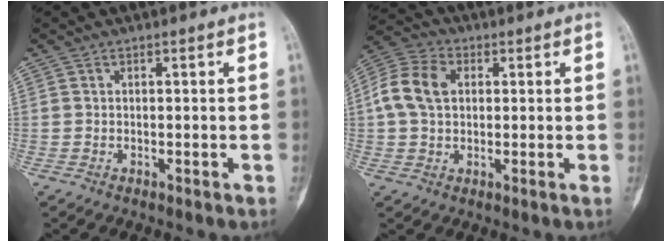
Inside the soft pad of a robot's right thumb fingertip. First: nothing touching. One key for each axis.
{"total": 9.4, "fx": 1.3, "fy": 6.5, "fz": 6.6, "tx": -0.131, "ty": 0.023, "tz": 0.019}